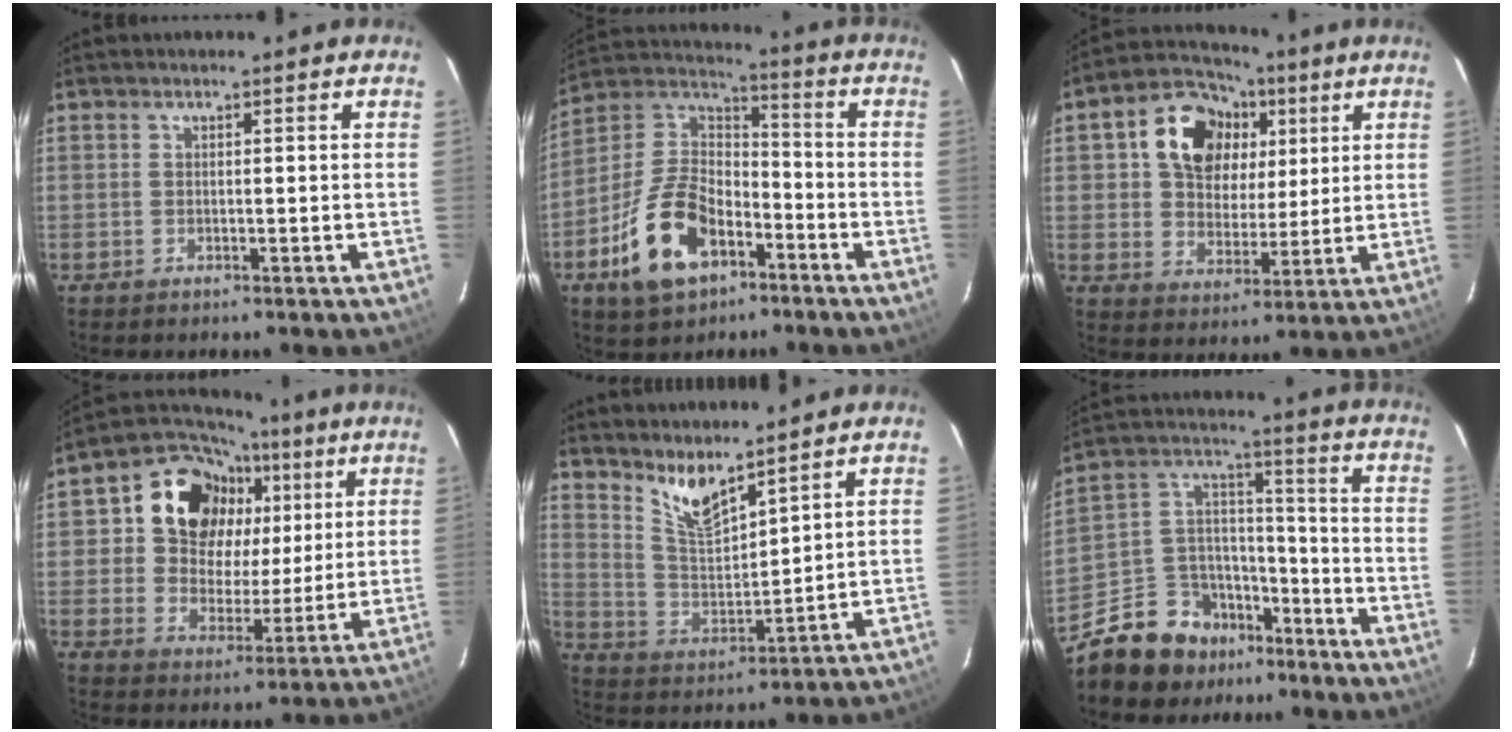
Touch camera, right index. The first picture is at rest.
{"total": 16.7, "force": [-8.4, 9.6, 10.9], "torque": [-0.234, 0.014, -0.143]}
{"total": 14.6, "force": [5.0, 11.2, 7.9], "torque": [-0.178, 0.047, 0.088]}
{"total": 16.9, "force": [5.8, 13.9, 7.7], "torque": [-0.181, 0.050, 0.100]}
{"total": 8.2, "force": [6.6, 2.0, 4.5], "torque": [-0.086, -0.010, 0.136]}
{"total": 14.1, "force": [-10.5, 8.9, 3.1], "torque": [-0.073, 0.070, -0.170]}